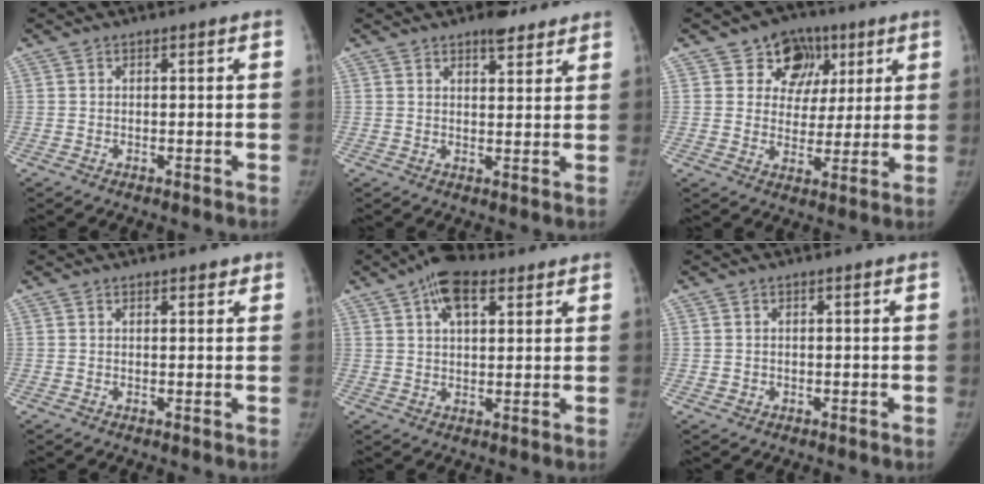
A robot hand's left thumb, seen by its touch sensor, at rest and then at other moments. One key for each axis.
{"total": 4.7, "fx": 3.6, "fy": 2.1, "fz": 2.2, "tx": -0.014, "ty": -0.022, "tz": 0.053}
{"total": 10.0, "fx": 4.7, "fy": 8.2, "fz": 3.1, "tx": -0.002, "ty": -0.010, "tz": 0.071}
{"total": 1.3, "fx": 1.0, "fy": 0.6, "fz": 0.6, "tx": -0.002, "ty": -0.005, "tz": 0.010}
{"total": 9.3, "fx": 5.0, "fy": 4.7, "fz": 6.3, "tx": -0.090, "ty": 0.001, "tz": 0.079}
{"total": 0.9, "fx": 0.0, "fy": 0.8, "fz": 0.1, "tx": 0.000, "ty": 0.002, "tz": 0.002}